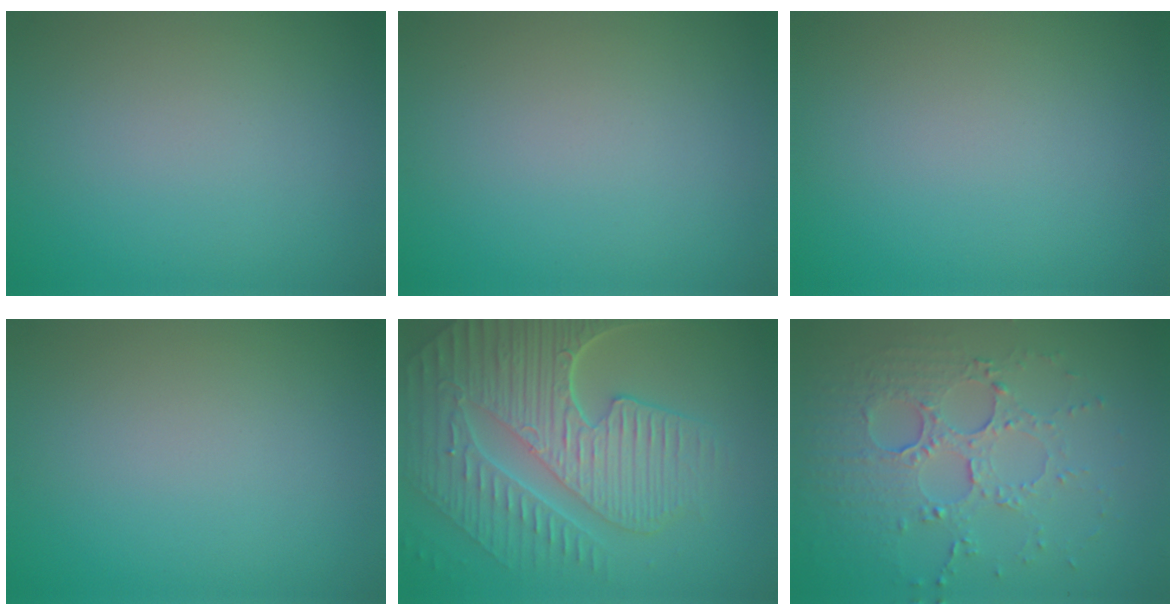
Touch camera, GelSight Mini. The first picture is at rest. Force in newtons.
{"total": 0.0}
{"total": 0.0}
{"total": 0.0}
{"total": 9.5, "press": 6.4, "slide": 7.1}
{"total": 5.5, "press": 3.8, "slide": 4.0}